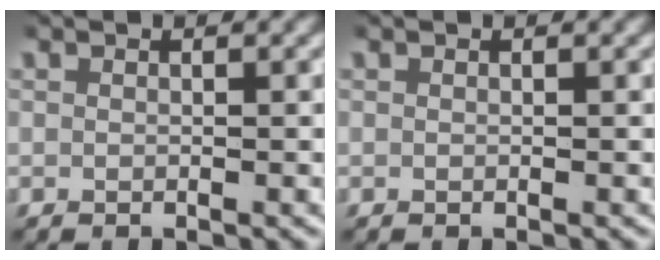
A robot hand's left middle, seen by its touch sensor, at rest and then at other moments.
{"total": 0.0}